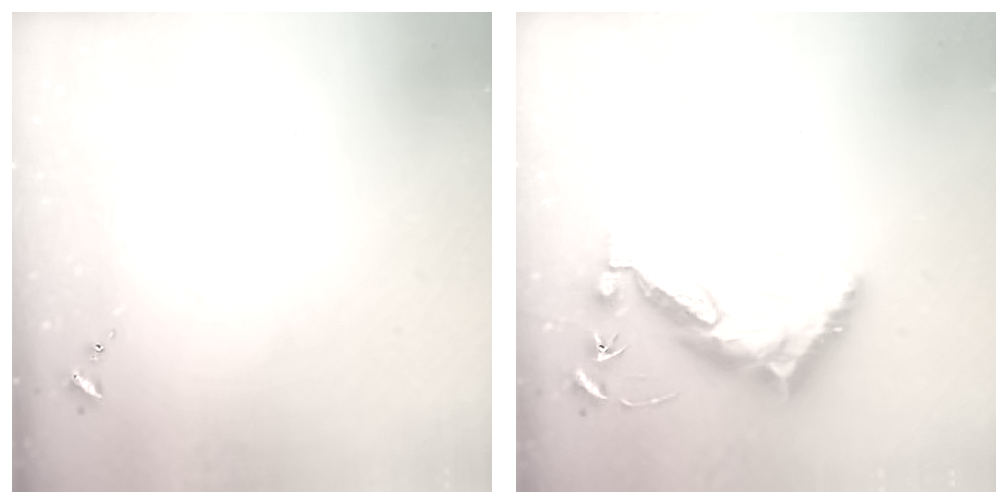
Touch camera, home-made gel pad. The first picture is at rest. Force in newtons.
{"total": 10.7, "press": 10.6, "slide": 0.9}